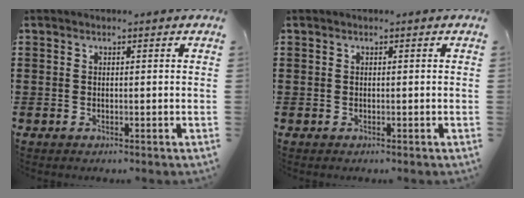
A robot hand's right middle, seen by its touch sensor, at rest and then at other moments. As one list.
[{"total": 0.0}]